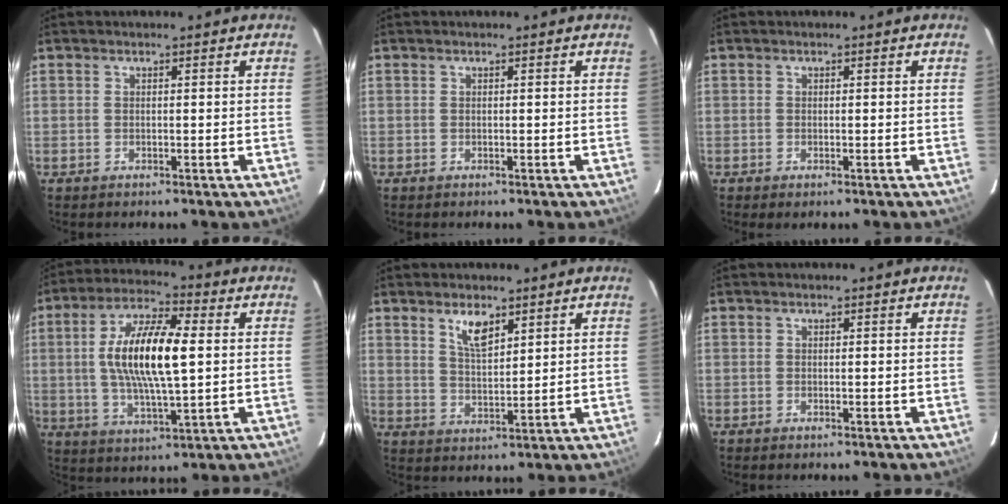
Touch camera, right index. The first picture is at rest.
{"total": 0.0}
{"total": 0.6, "force": [-0.3, 0.2, 0.4], "torque": [-0.009, -0.002, -0.005]}
{"total": 15.1, "force": [1.4, 4.7, 14.2], "torque": [-0.272, 0.010, 0.023]}
{"total": 5.6, "force": [3.5, 2.2, 3.8], "torque": [-0.068, 0.001, 0.069]}
{"total": 0.0}